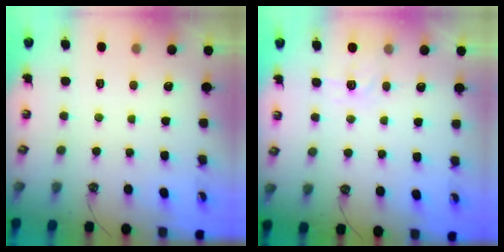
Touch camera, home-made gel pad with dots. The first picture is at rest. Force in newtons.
{"total": 4.7, "press": 4.6, "slide": 0.7}